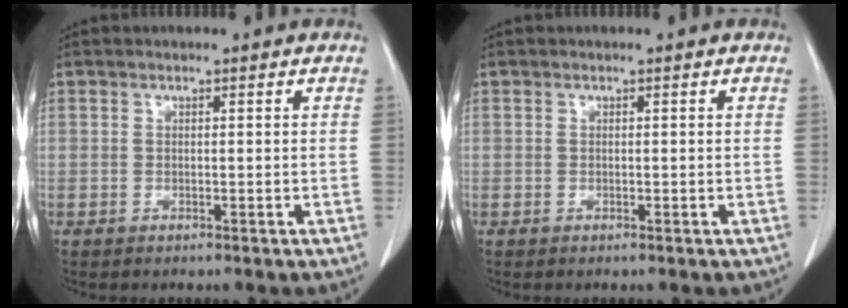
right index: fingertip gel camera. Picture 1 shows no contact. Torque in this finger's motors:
{"motor_torque": [0.01, 0.00, 0.01, 0.00]}